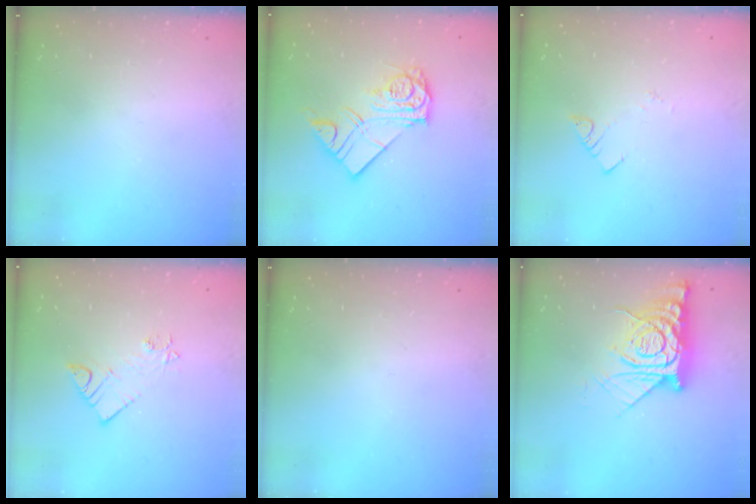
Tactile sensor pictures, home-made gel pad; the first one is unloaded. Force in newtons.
{"total": 11.3, "press": 11.3, "slide": 0.8}
{"total": 2.0, "press": 2.0, "slide": 0.1}
{"total": 7.5, "press": 7.5, "slide": 0.8}
{"total": 0.0}
{"total": 13.8, "press": 13.7, "slide": 1.3}